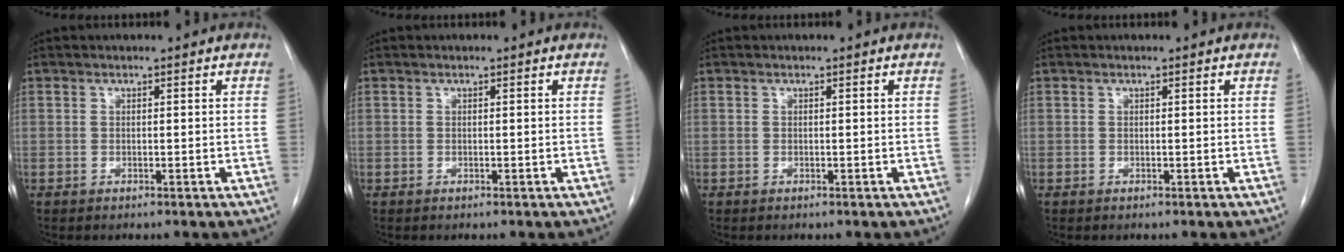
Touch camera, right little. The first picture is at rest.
{"total": 0.0}
{"total": 0.0}
{"total": 0.0}